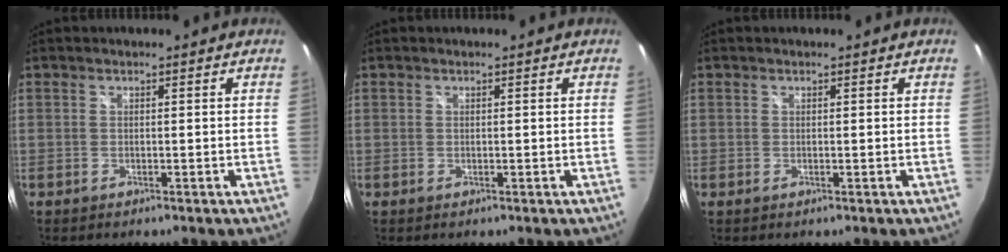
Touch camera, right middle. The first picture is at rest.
{"total": 0.0}
{"total": 0.0}